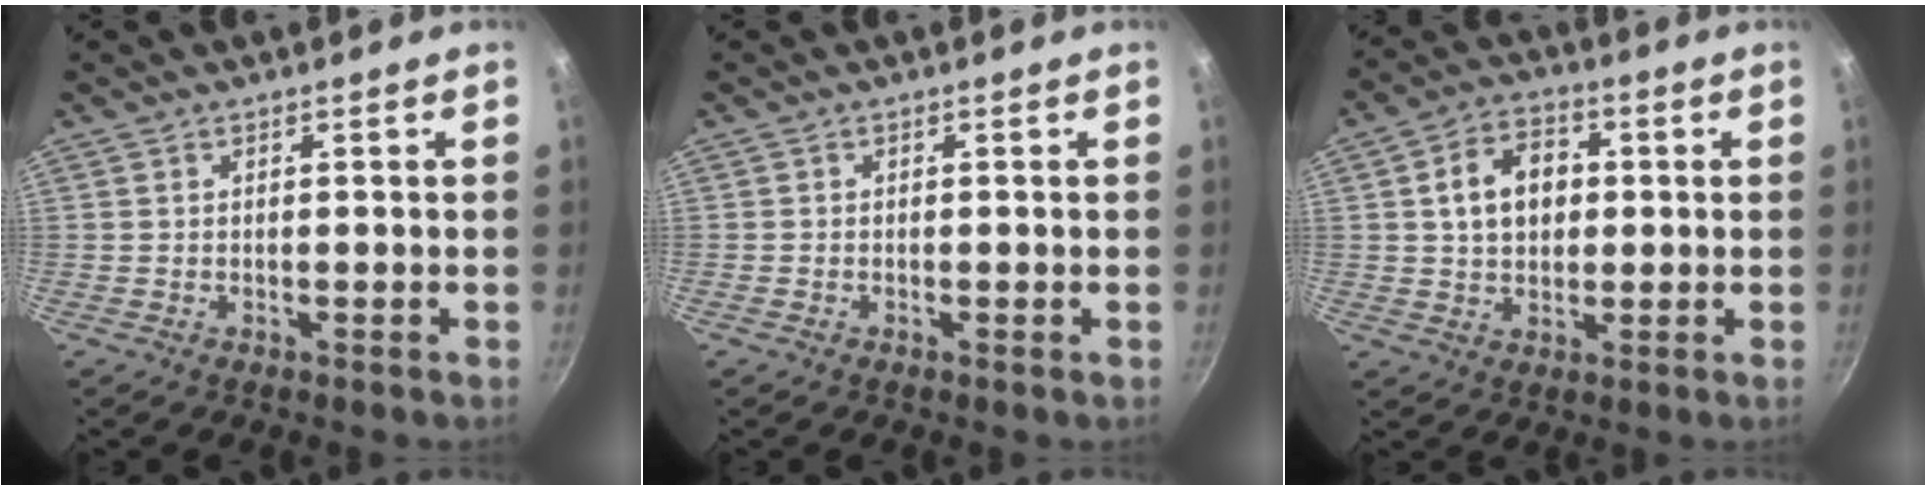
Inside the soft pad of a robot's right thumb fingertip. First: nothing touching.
{"total": 0.0}
{"total": 9.8, "force": [1.5, 7.3, 6.4], "torque": [-0.084, 0.013, 0.018]}